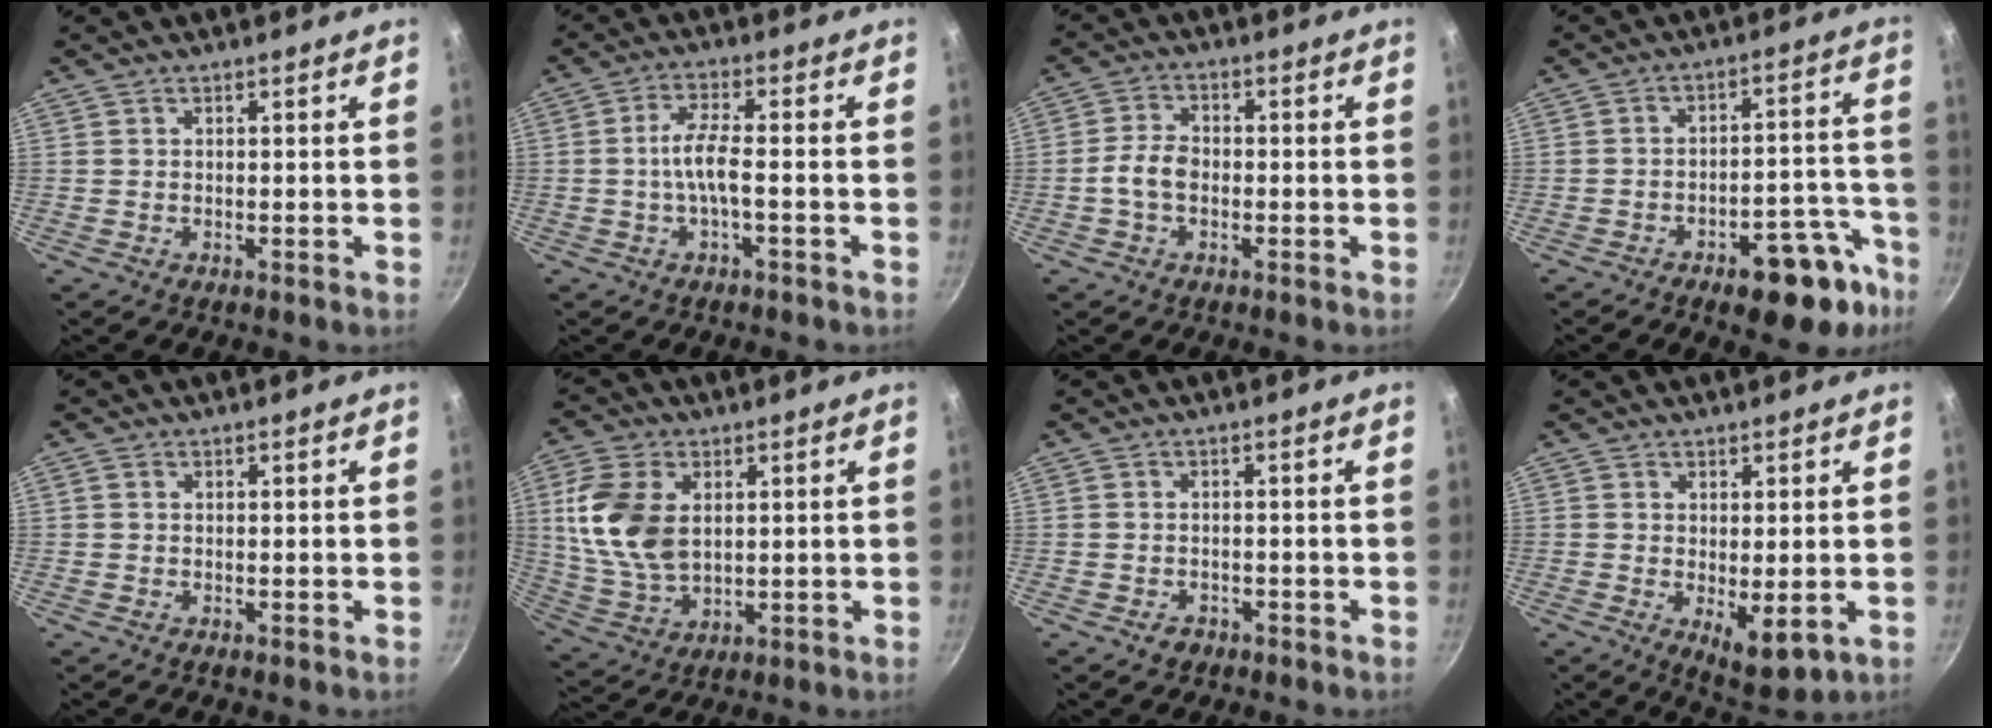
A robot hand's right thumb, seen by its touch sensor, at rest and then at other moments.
{"total": 5.5, "force": [-1.4, 1.2, 5.2], "torque": [-0.112, 0.020, -0.033]}
{"total": 4.9, "force": [-1.2, 3.3, 3.5], "torque": [-0.062, 0.024, -0.029]}
{"total": 15.3, "force": [-9.0, 6.5, 10.5], "torque": [-0.072, 0.070, -0.119]}
{"total": 0.8, "force": [0.1, 0.7, 0.4], "torque": [-0.007, 0.003, 0.001]}
{"total": 13.4, "force": [2.7, 8.5, 10.0], "torque": [-0.186, -0.011, 0.059]}
{"total": 2.1, "force": [-1.2, 1.6, 0.7], "torque": [-0.008, 0.014, -0.012]}
{"total": 6.3, "force": [-0.4, 2.7, 5.7], "torque": [-0.076, -0.021, 0.003]}